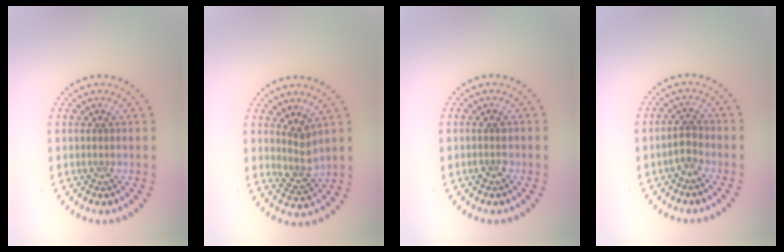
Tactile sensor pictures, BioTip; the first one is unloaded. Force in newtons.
{"total": 2.6, "press": 2.0, "slide": 1.6}
{"total": 1.3, "press": 1.3, "slide": 0.1}
{"total": 1.9, "press": 1.8, "slide": 0.6}